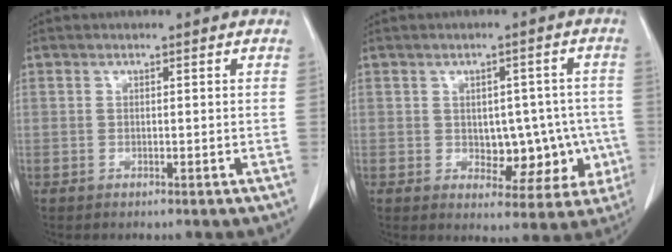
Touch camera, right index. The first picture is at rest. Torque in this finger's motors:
{"motor_torque": [0.07, 0.02, 0.09, 0.03]}